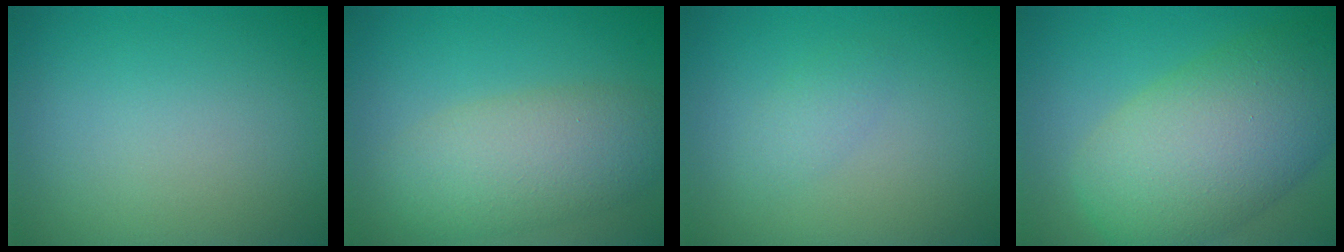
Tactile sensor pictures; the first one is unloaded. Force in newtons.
{"total": 5.7, "press": 5.7, "slide": 0.5}
{"total": 1.3, "press": 1.3, "slide": 0.0}
{"total": 10.0, "press": 10.0, "slide": 0.4}